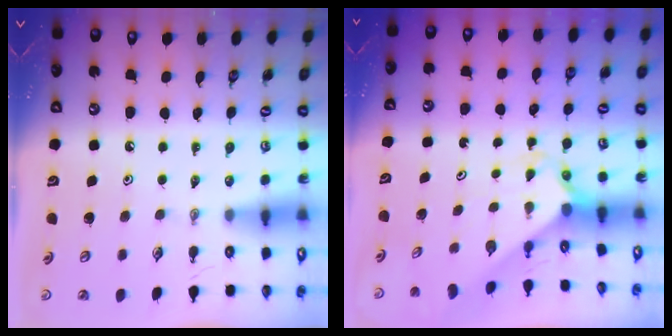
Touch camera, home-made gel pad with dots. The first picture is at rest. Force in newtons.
{"total": 2.3, "press": 2.3, "slide": 0.2}